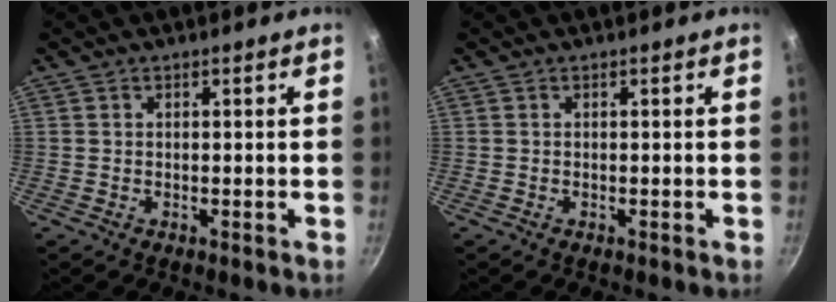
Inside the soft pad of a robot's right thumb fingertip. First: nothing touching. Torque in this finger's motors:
{"motor_torque": [0.86, -0.14, 0.44, -0.14, 0.07]}